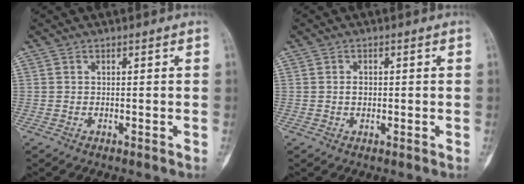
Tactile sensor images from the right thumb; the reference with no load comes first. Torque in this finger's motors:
{"motor_torque": [0.50, 0.27, 0.07, -0.04, 0.02]}